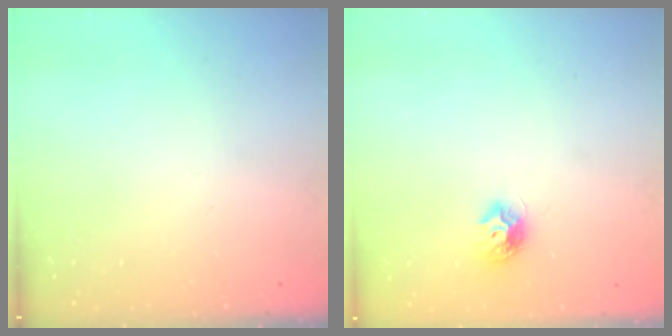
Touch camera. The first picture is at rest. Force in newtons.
{"total": 8.0, "press": 8.0, "slide": 0.5}